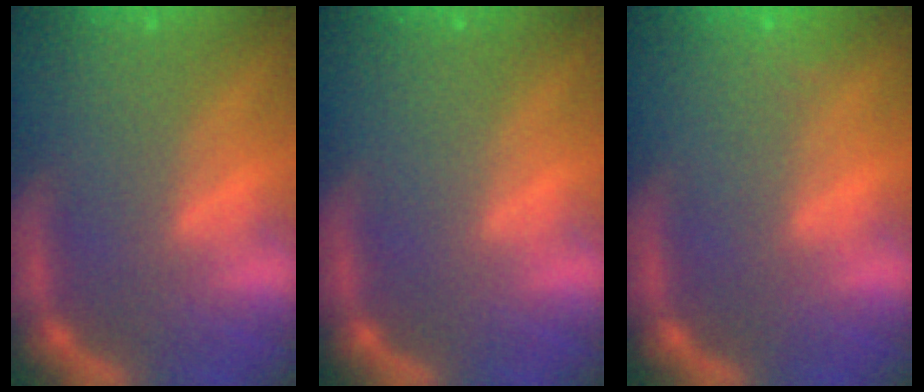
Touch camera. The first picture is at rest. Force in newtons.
{"total": 0.0}
{"total": 1.4}